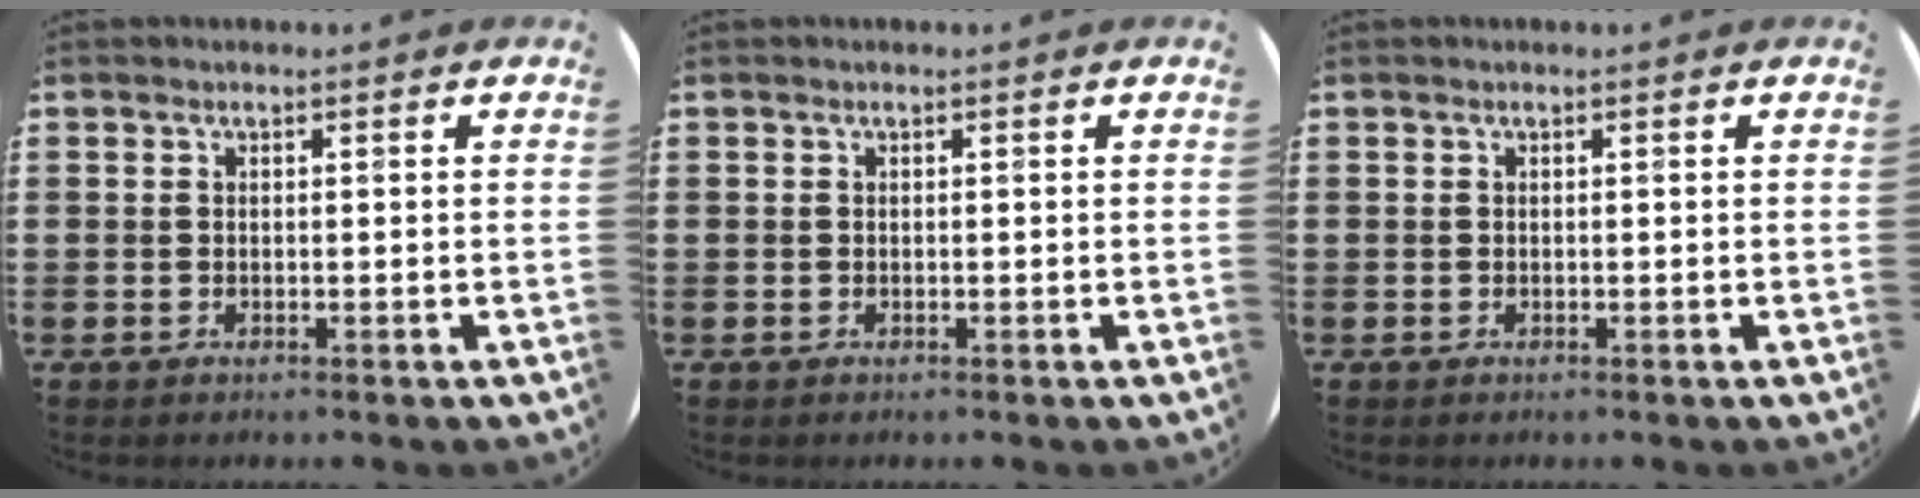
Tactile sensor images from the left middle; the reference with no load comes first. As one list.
[{"total": 0.0}, {"total": 0.0}]